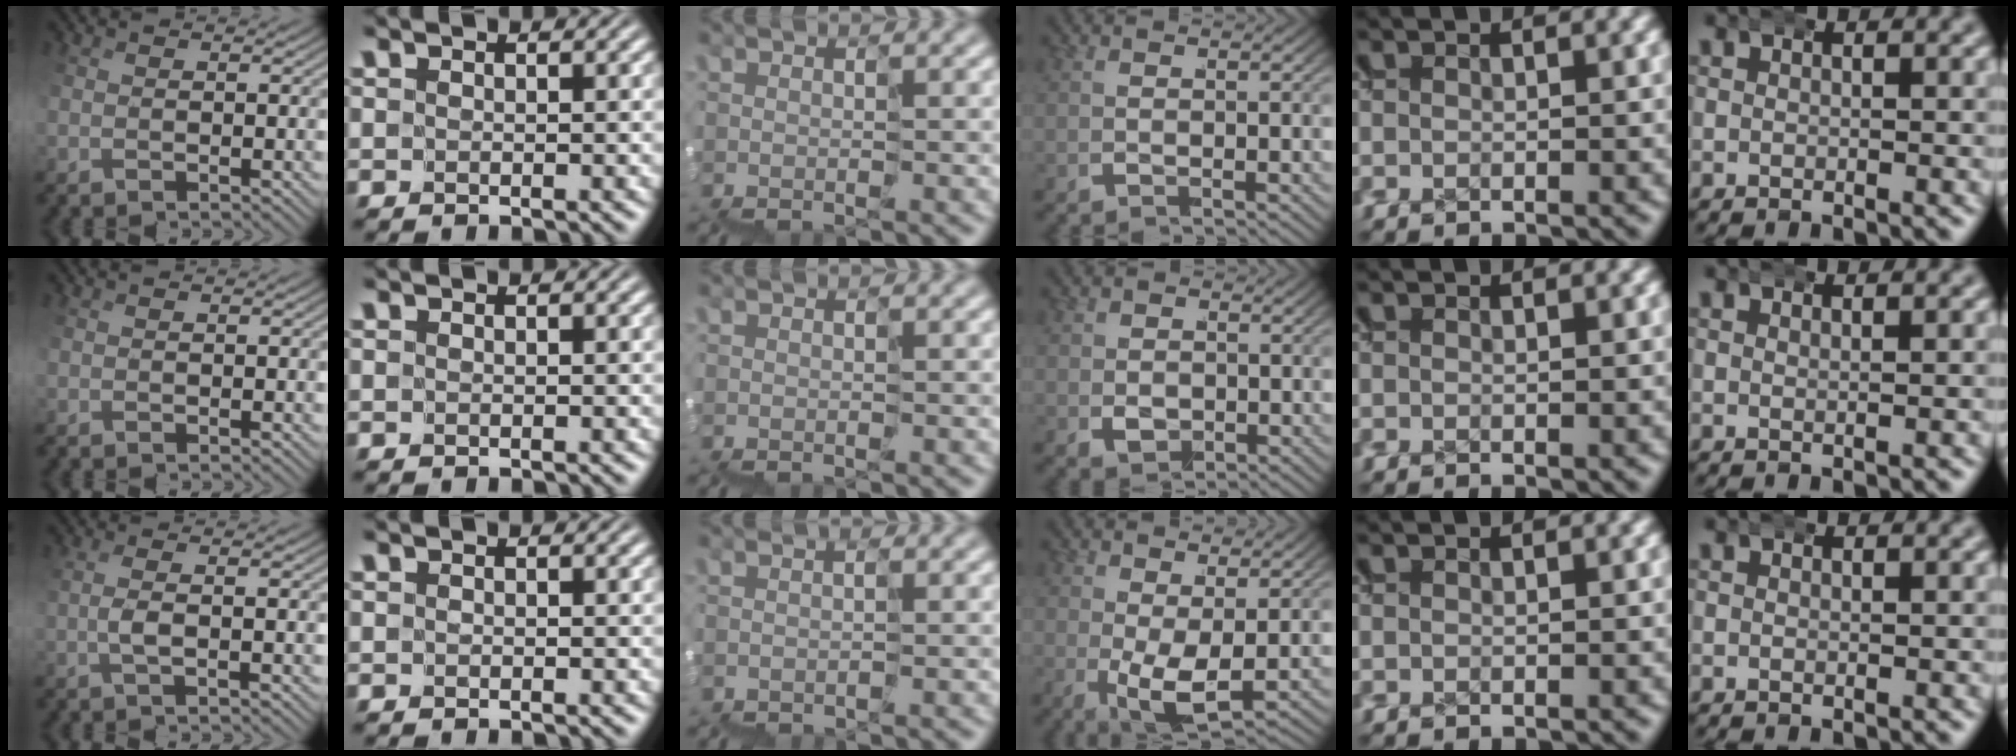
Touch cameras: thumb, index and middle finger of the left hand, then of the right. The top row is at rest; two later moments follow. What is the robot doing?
{"motion": "wrap", "object": "ethernet cable"}